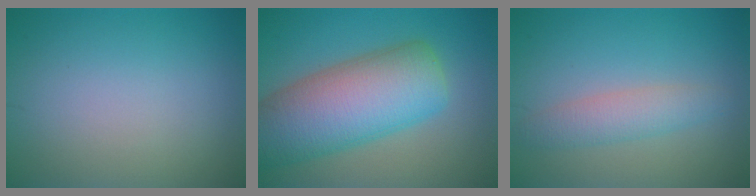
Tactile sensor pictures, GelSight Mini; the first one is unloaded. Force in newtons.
{"total": 11.1, "press": 11.1, "slide": 0.5}
{"total": 2.8, "press": 2.8, "slide": 0.1}